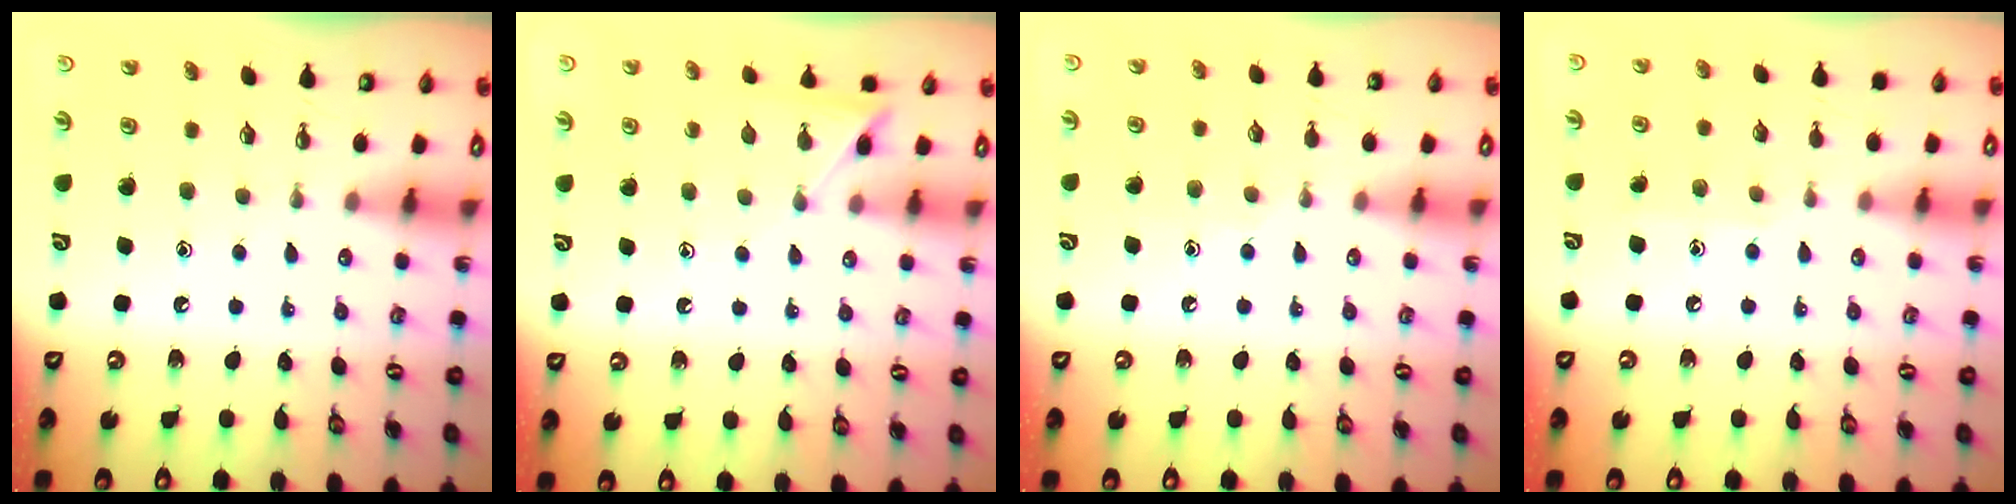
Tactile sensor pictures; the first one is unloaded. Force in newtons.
{"total": 5.9, "press": 5.8, "slide": 0.6}
{"total": 5.5, "press": 5.5, "slide": 0.6}
{"total": 7.3, "press": 7.2, "slide": 0.6}